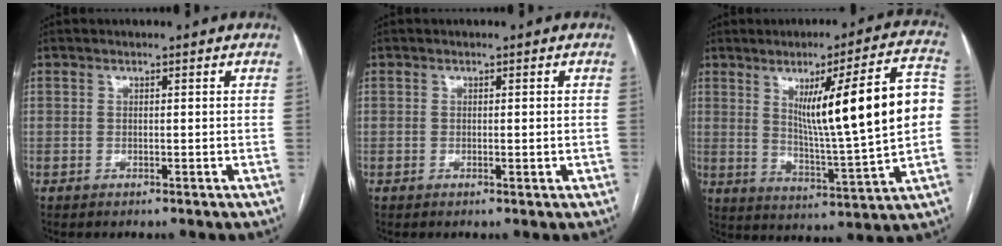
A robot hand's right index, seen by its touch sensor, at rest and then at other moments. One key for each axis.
{"total": 1.1, "fx": -0.2, "fy": 0.3, "fz": 1.0, "tx": -0.015, "ty": 0.000, "tz": 0.003}
{"total": 18.4, "fx": 2.7, "fy": 0.3, "fz": 18.2, "tx": -0.262, "ty": 0.008, "tz": 0.041}